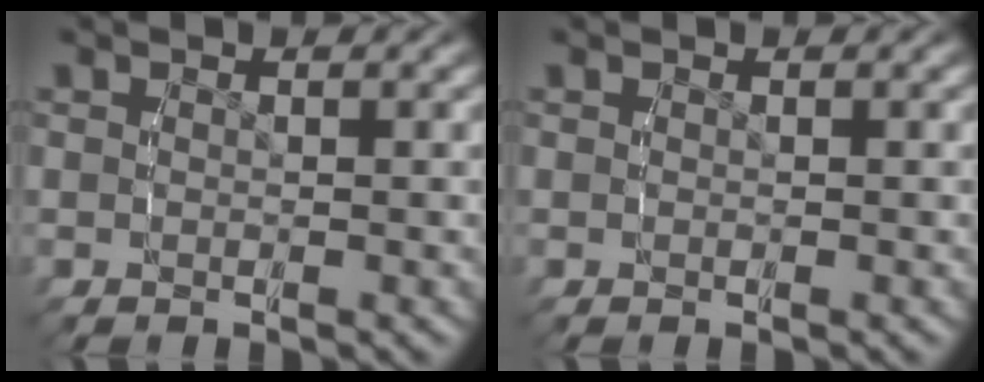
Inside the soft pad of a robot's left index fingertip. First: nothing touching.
{"total": 0.0}